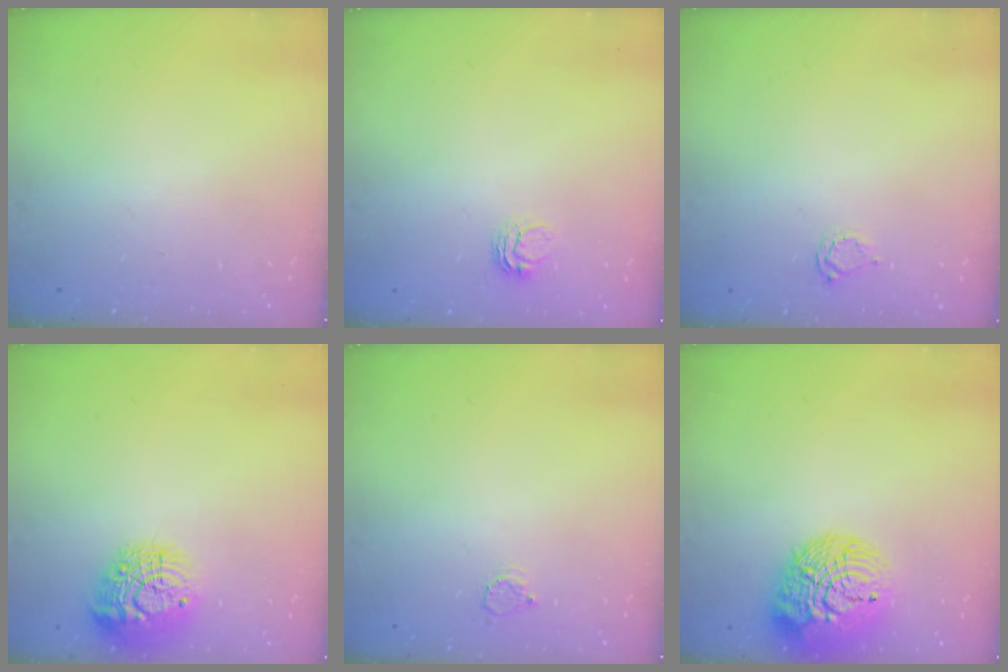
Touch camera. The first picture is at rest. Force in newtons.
{"total": 4.2, "press": 4.2, "slide": 0.3}
{"total": 2.4, "press": 2.4, "slide": 0.2}
{"total": 12.7, "press": 12.7, "slide": 1.0}
{"total": 2.1, "press": 2.1, "slide": 0.2}
{"total": 16.8, "press": 16.6, "slide": 2.7}